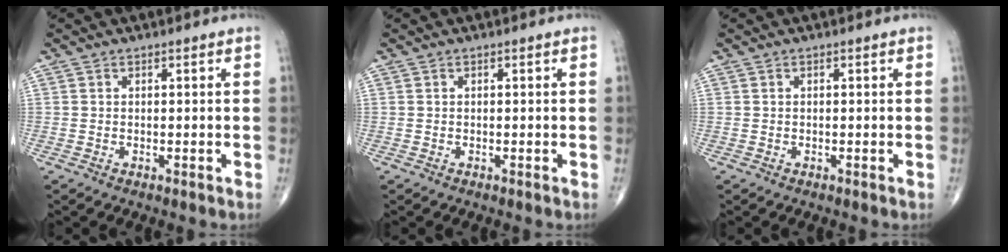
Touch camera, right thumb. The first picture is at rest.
{"total": 0.0}
{"total": 0.0}